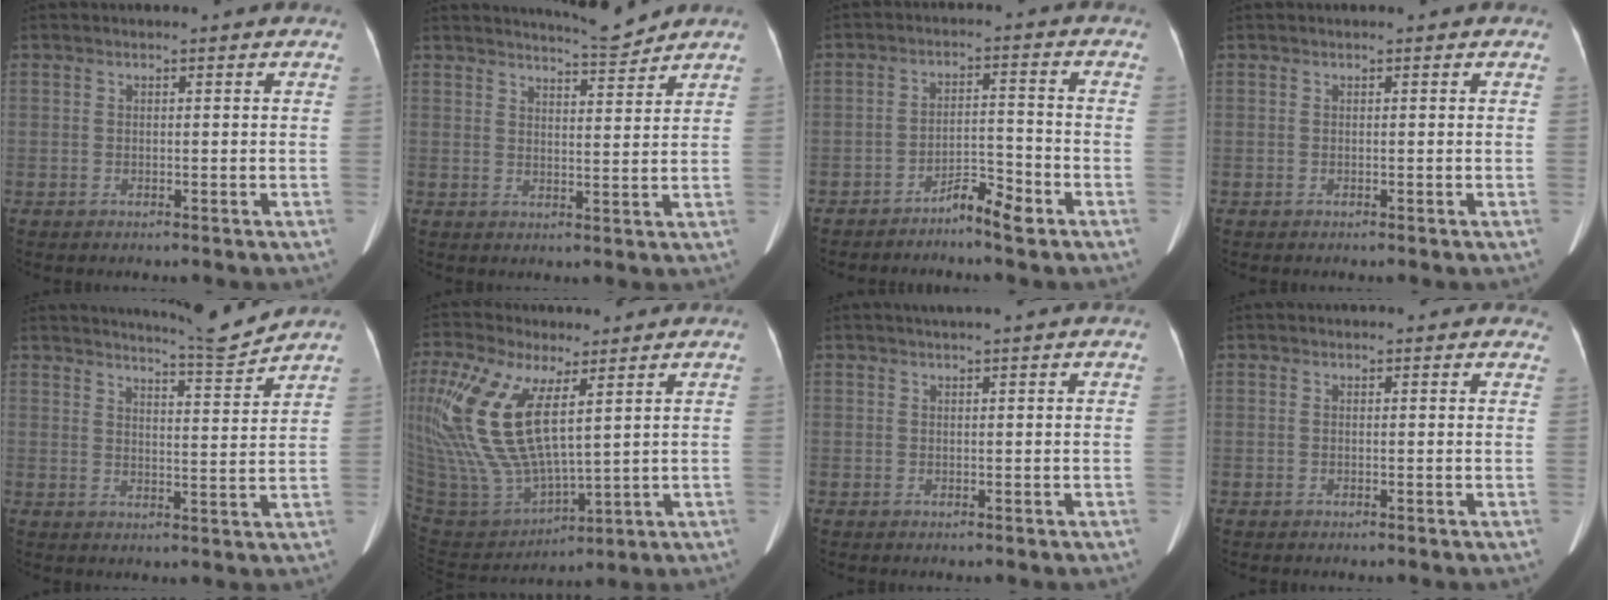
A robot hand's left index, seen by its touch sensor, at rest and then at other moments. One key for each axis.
{"total": 5.0, "fx": 4.9, "fy": -0.6, "fz": 0.7, "tx": -0.021, "ty": -0.013, "tz": 0.075}
{"total": 4.4, "fx": -3.7, "fy": 0.3, "fz": 2.3, "tx": -0.039, "ty": -0.001, "tz": -0.067}
{"total": 0.0}
{"total": 6.6, "fx": 6.3, "fy": -1.6, "fz": 0.8, "tx": -0.026, "ty": -0.029, "tz": 0.096}
{"total": 20.7, "fx": 7.4, "fy": 8.1, "fz": 17.6, "tx": -0.423, "ty": 0.001, "tz": 0.153}
{"total": 1.6, "fx": 1.2, "fy": -0.4, "fz": 1.0, "tx": -0.012, "ty": 0.012, "tz": 0.025}
{"total": 2.8, "fx": 2.6, "fy": 0.9, "fz": 0.7, "tx": -0.003, "ty": 0.005, "tz": 0.013}